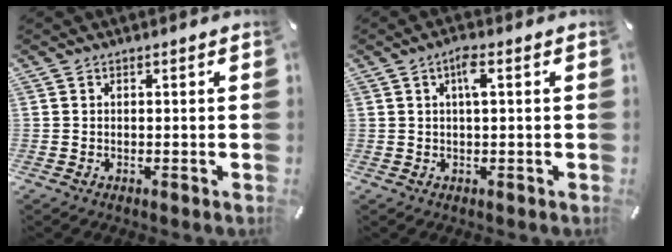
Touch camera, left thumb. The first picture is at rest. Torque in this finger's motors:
{"motor_torque": [0.54, 0.83, 0.46, -0.23, 0.17]}